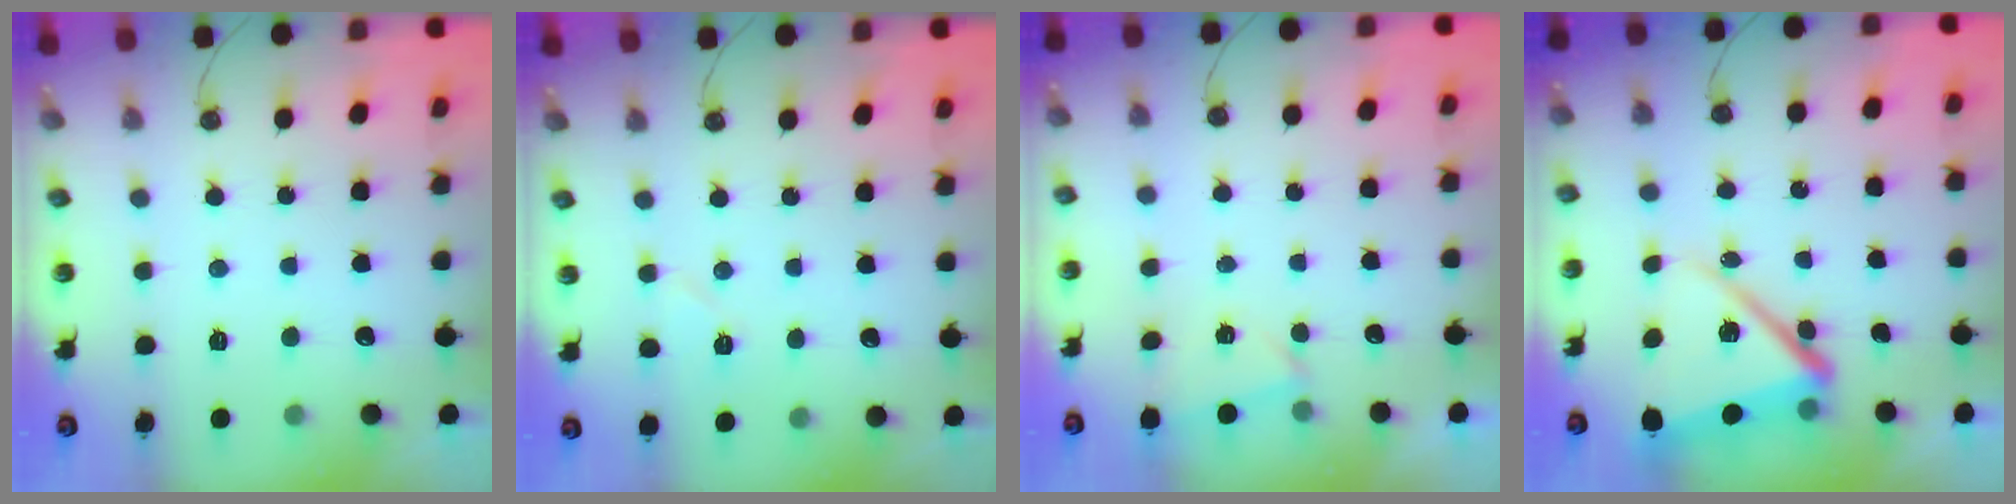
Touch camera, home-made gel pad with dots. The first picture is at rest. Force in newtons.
{"total": 5.6, "press": 4.9, "slide": 2.7}
{"total": 2.8, "press": 1.9, "slide": 2.0}
{"total": 13.9, "press": 13.9, "slide": 1.3}